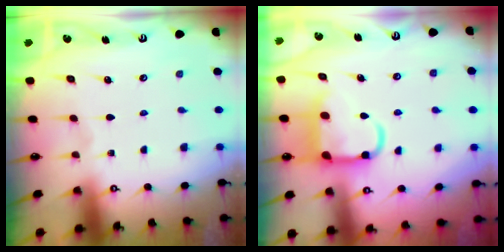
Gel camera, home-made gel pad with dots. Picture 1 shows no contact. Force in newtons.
{"total": 11.6, "press": 11.5, "slide": 1.4}